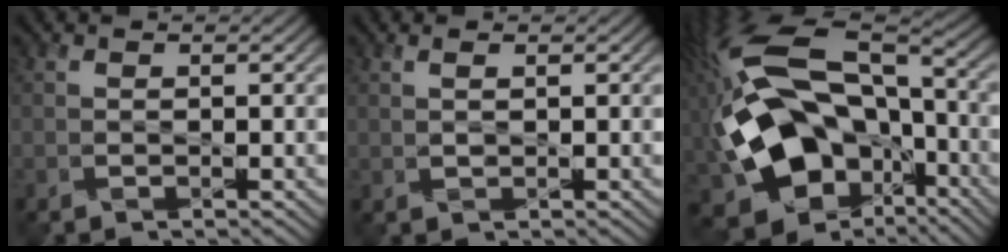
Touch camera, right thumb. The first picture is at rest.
{"total": 1.1, "force": [0.5, 0.3, 0.9], "torque": [-0.024, 0.001, 0.012]}
{"total": 20.3, "force": [-3.6, 13.2, 15.1], "torque": [-0.327, 0.000, -0.055]}